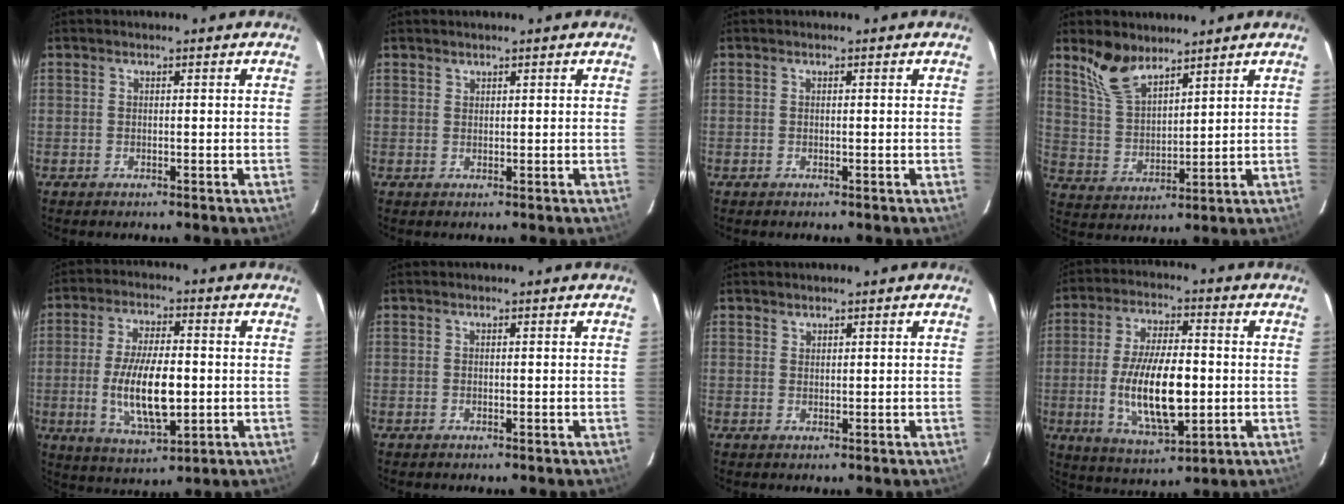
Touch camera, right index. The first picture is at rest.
{"total": 0.7, "force": [0.7, 0.3, 0.0], "torque": [0.001, 0.001, 0.014]}
{"total": 0.0}
{"total": 8.9, "force": [6.8, 3.7, 4.4], "torque": [-0.088, 0.008, 0.143]}
{"total": 13.2, "force": [-1.7, 5.2, 12.0], "torque": [-0.232, -0.012, -0.024]}
{"total": 0.0}
{"total": 0.9, "force": [0.8, 0.4, 0.0], "torque": [0.001, 0.002, 0.017]}
{"total": 15.3, "force": [-2.0, 6.2, 13.8], "torque": [-0.265, -0.012, -0.027]}